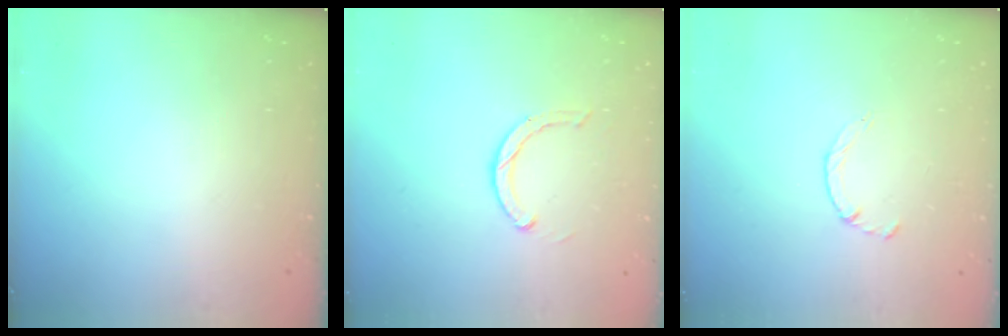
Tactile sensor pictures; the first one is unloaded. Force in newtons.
{"total": 2.9, "press": 2.9, "slide": 0.4}
{"total": 1.8, "press": 1.7, "slide": 0.3}